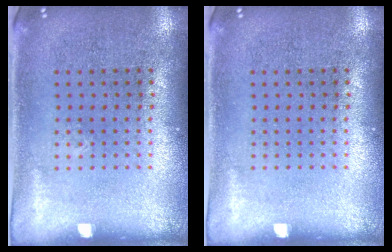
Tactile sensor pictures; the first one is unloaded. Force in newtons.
{"total": 0.0}